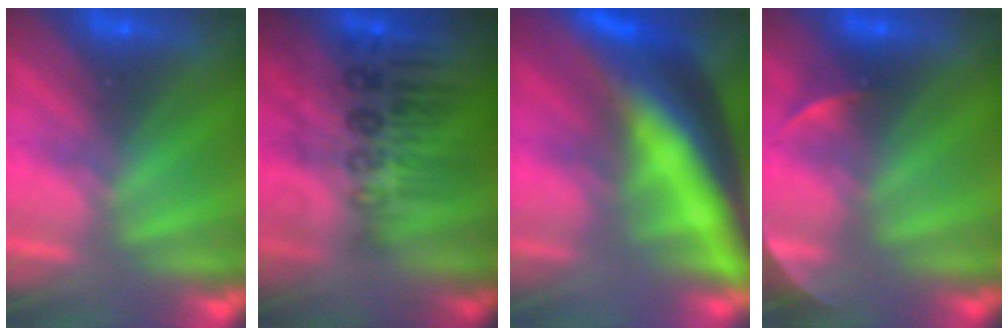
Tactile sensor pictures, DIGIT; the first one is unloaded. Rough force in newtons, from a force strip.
{"total": 2.9}
{"total": 7.8}
{"total": 2.2}